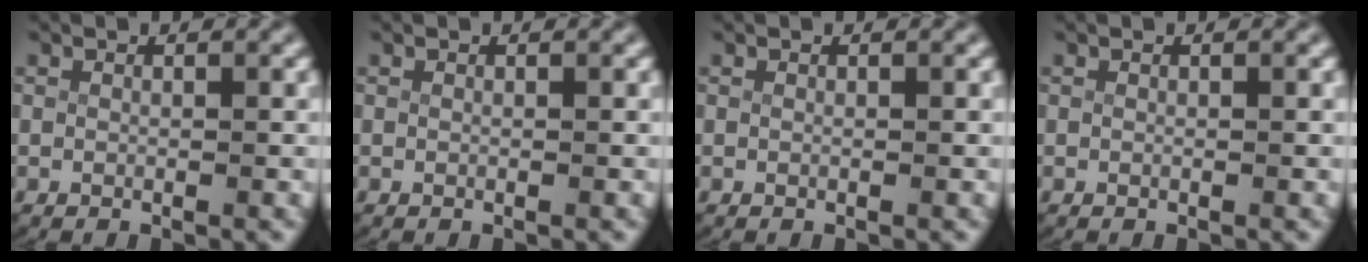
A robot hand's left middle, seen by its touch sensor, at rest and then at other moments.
{"total": 0.0}
{"total": 0.0}
{"total": 0.0}